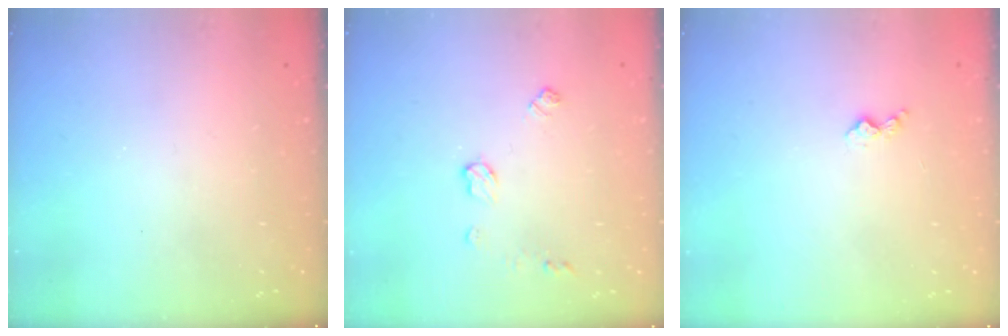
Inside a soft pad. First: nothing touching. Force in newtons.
{"total": 6.1, "press": 6.1, "slide": 0.4}
{"total": 3.5, "press": 3.4, "slide": 0.6}